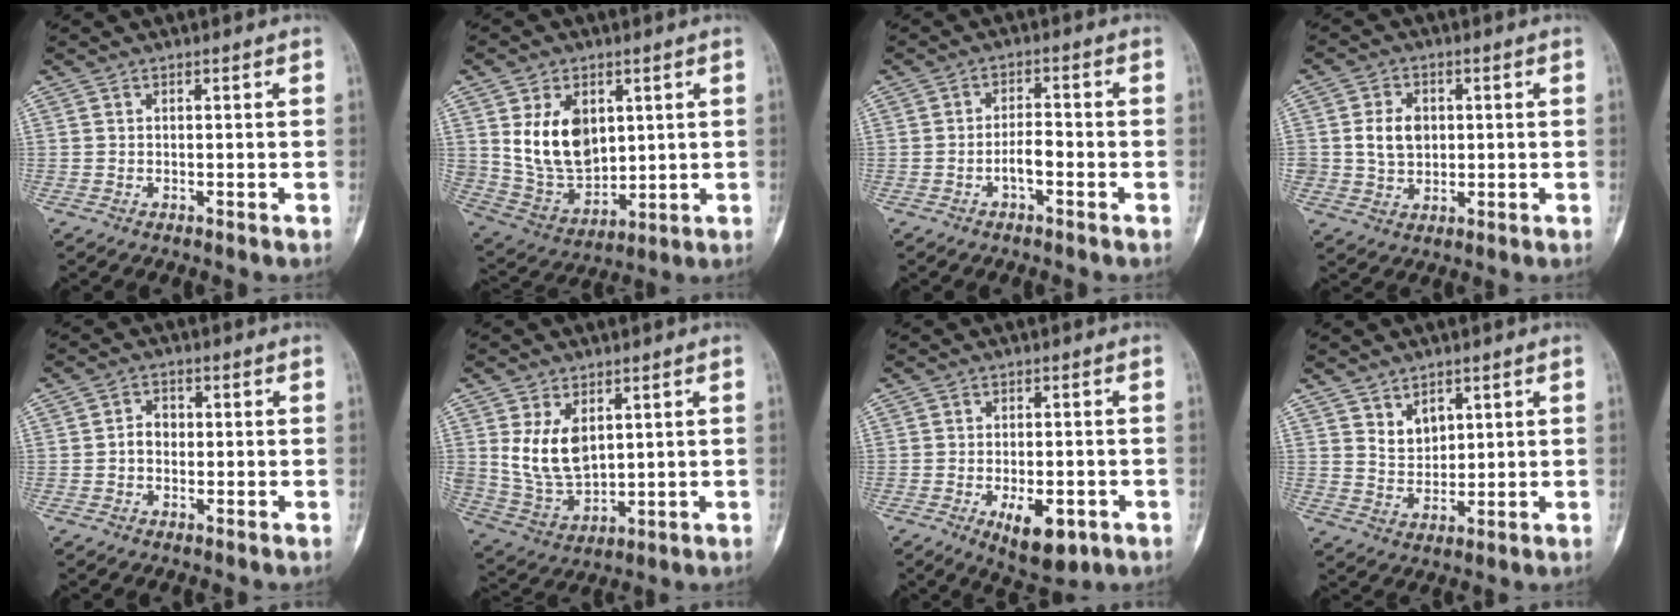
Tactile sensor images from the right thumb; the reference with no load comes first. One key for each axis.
{"total": 14.1, "fx": 3.8, "fy": 9.7, "fz": 9.5, "tx": -0.138, "ty": -0.024, "tz": 0.093}
{"total": 3.5, "fx": -1.5, "fy": 1.4, "fz": 2.9, "tx": -0.047, "ty": 0.018, "tz": -0.028}
{"total": 6.7, "fx": 0.8, "fy": 5.2, "fz": 4.1, "tx": -0.054, "ty": -0.004, "tz": 0.018}
{"total": 3.1, "fx": -0.2, "fy": 2.5, "fz": 1.8, "tx": -0.020, "ty": 0.011, "tz": -0.010}
{"total": 10.6, "fx": 3.1, "fy": 6.6, "fz": 7.6, "tx": -0.130, "ty": -0.020, "tz": 0.082}
{"total": 8.7, "fx": -3.3, "fy": 4.1, "fz": 6.9, "tx": -0.095, "ty": 0.002, "tz": -0.036}
{"total": 4.9, "fx": 2.7, "fy": 3.3, "fz": 2.4, "tx": -0.022, "ty": -0.025, "tz": 0.057}